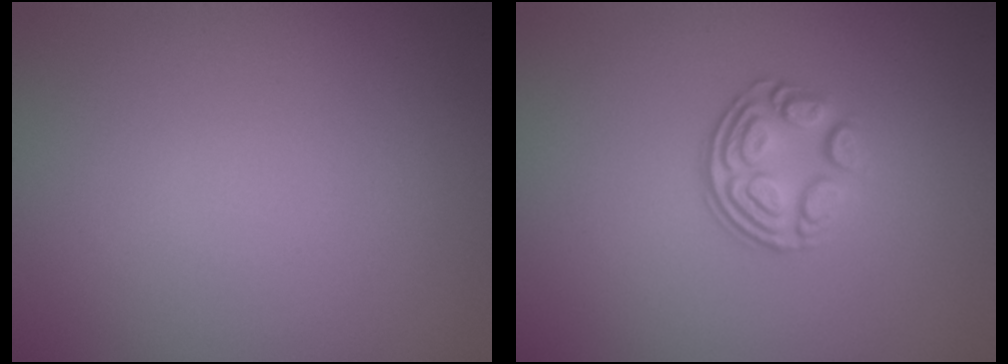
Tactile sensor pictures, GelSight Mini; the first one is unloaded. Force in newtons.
{"total": 3.5, "press": 2.5, "slide": 2.5}